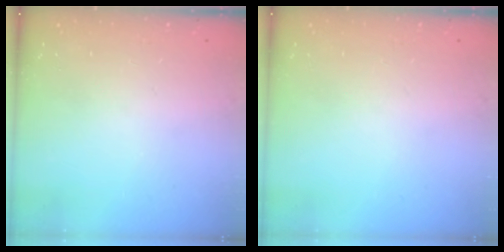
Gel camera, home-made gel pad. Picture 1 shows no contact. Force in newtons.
{"total": 0.0}